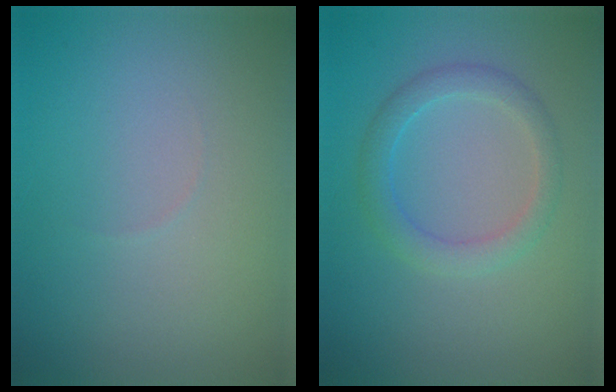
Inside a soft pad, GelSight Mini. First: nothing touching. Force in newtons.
{"total": 2.5, "press": 2.5, "slide": 0.1}